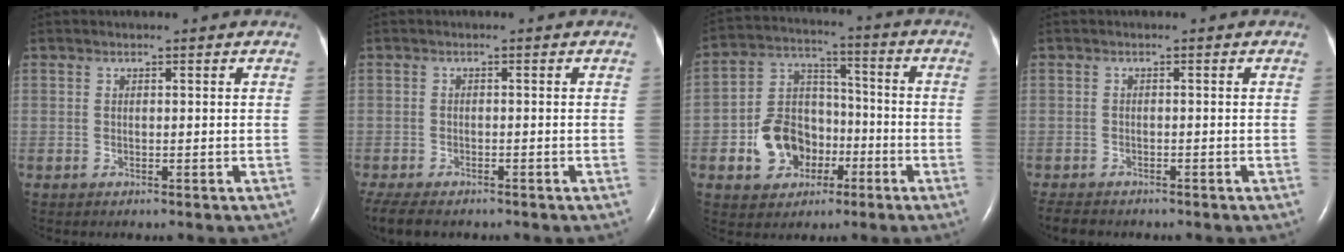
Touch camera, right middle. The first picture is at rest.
{"total": 8.0, "force": [-6.3, 3.1, 3.9], "torque": [-0.078, -0.011, -0.096]}
{"total": 10.7, "force": [-3.7, 8.3, 5.6], "torque": [-0.123, 0.029, -0.057]}
{"total": 4.0, "force": [-3.5, 1.3, 1.3], "torque": [-0.022, -0.008, -0.052]}